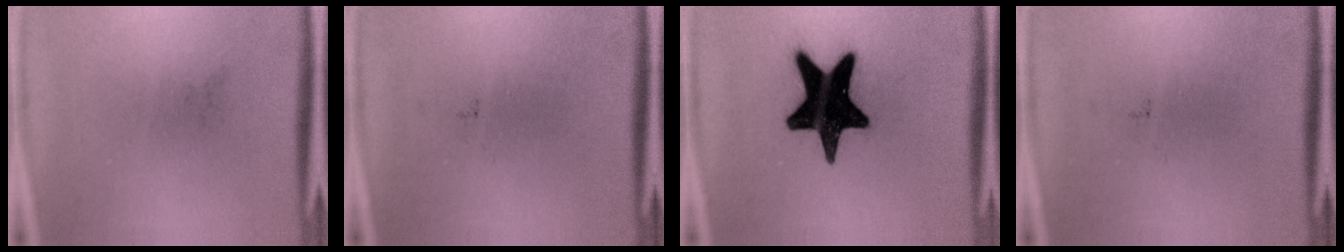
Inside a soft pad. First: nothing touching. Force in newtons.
{"total": 0.0}
{"total": 20.0}
{"total": 0.0}